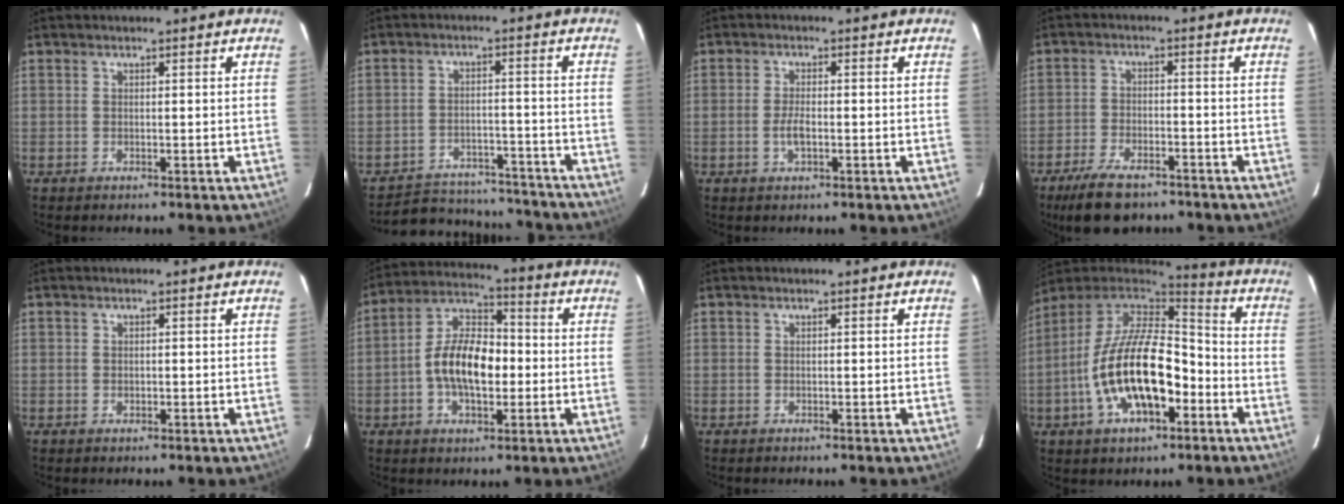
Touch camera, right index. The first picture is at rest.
{"total": 16.0, "force": [-14.3, 6.0, 3.9], "torque": [-0.094, 0.031, -0.176]}
{"total": 2.9, "force": [-0.9, 1.1, 2.5], "torque": [-0.053, -0.001, -0.017]}
{"total": 10.5, "force": [-8.0, 4.3, 5.3], "torque": [-0.130, -0.010, -0.136]}
{"total": 0.7, "force": [-0.1, 0.6, 0.2], "torque": [-0.001, 0.000, -0.001]}
{"total": 12.3, "force": [-1.9, 6.5, 10.3], "torque": [-0.198, 0.020, -0.037]}
{"total": 0.0}
{"total": 19.9, "force": [-6.6, 9.5, 16.2], "torque": [-0.326, -0.006, -0.115]}